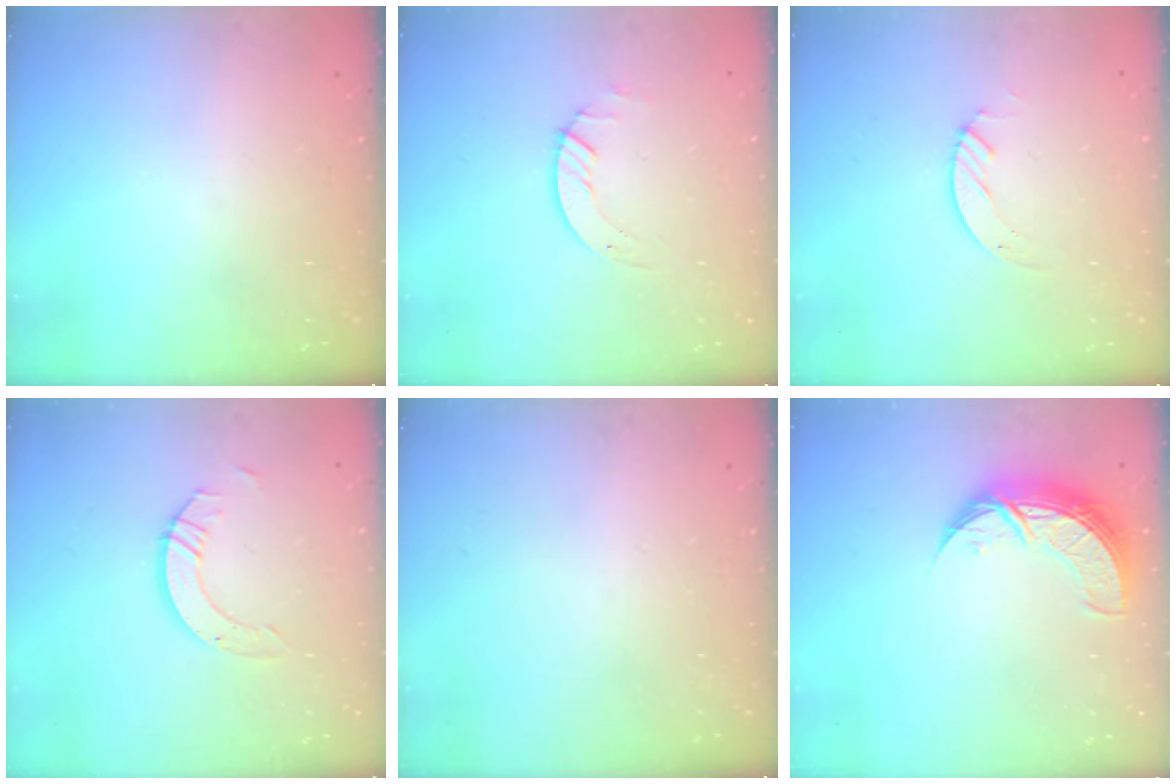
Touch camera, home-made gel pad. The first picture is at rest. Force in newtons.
{"total": 2.0, "press": 2.0, "slide": 0.2}
{"total": 2.1, "press": 2.1, "slide": 0.2}
{"total": 6.0, "press": 6.0, "slide": 0.4}
{"total": 0.0}
{"total": 10.3, "press": 10.3, "slide": 0.7}